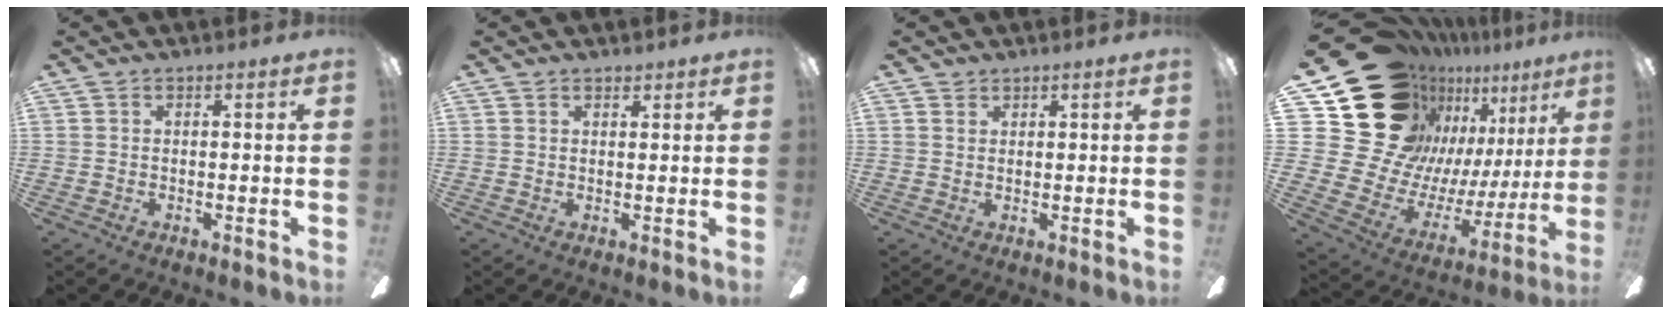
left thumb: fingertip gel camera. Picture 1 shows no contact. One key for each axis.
{"total": 1.6, "fx": 1.3, "fy": 0.8, "fz": 0.2, "tx": 0.004, "ty": -0.003, "tz": 0.023}
{"total": 1.2, "fx": 1.0, "fy": 0.6, "fz": 0.1, "tx": -0.002, "ty": 0.000, "tz": 0.020}
{"total": 25.3, "fx": 15.7, "fy": 16.4, "fz": 11.0, "tx": -0.203, "ty": -0.117, "tz": 0.321}